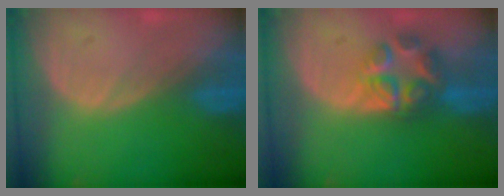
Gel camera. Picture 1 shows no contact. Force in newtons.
{"total": 7.0, "press": 5.9, "slide": 3.8}